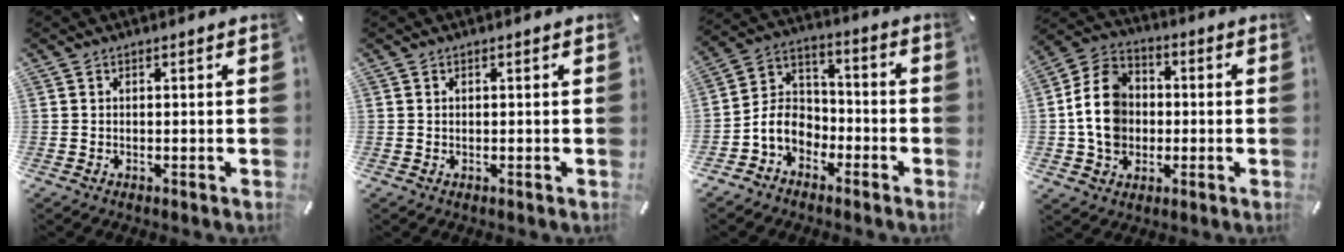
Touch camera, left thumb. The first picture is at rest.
{"total": 0.0}
{"total": 9.1, "force": [-4.2, 7.5, 3.1], "torque": [-0.079, 0.028, -0.079]}
{"total": 12.3, "force": [-0.9, 10.6, 6.1], "torque": [-0.138, 0.024, -0.013]}